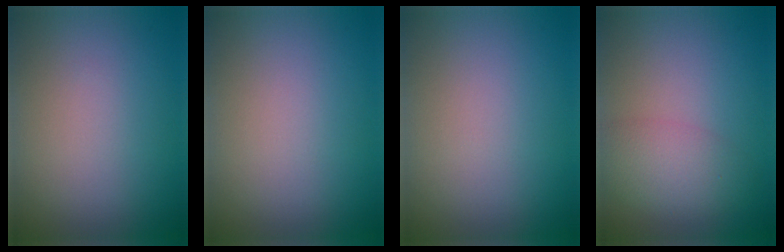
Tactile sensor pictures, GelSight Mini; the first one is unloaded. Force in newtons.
{"total": 0.0}
{"total": 0.0}
{"total": 3.4, "press": 3.4, "slide": 0.1}